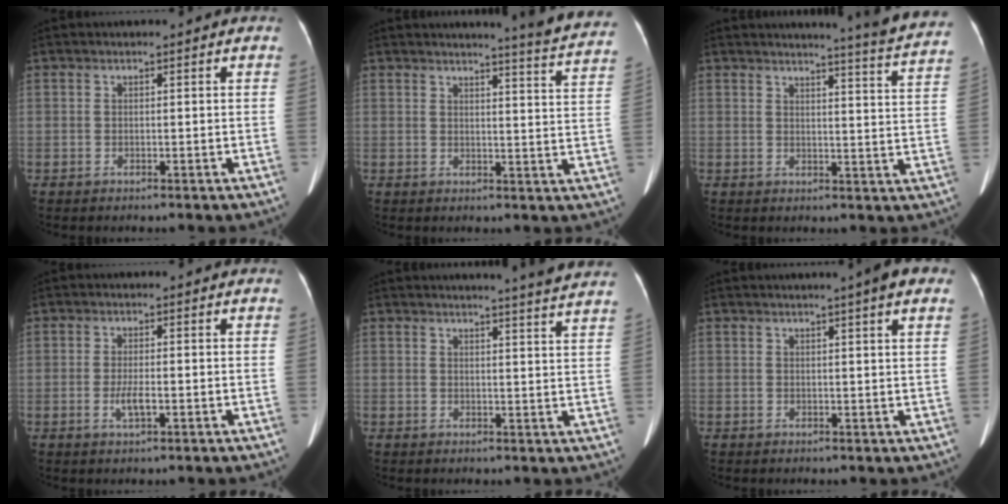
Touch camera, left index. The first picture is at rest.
{"total": 10.8, "force": [10.4, -1.2, 2.7], "torque": [-0.033, -0.069, 0.102]}
{"total": 12.1, "force": [11.5, -1.8, 3.4], "torque": [-0.044, -0.077, 0.116]}
{"total": 2.5, "force": [-0.7, 0.5, 2.3], "torque": [-0.051, -0.002, -0.012]}
{"total": 8.9, "force": [8.3, -1.4, 2.8], "torque": [-0.036, -0.031, 0.078]}
{"total": 4.6, "force": [3.1, -0.2, 3.5], "torque": [-0.047, 0.009, 0.032]}